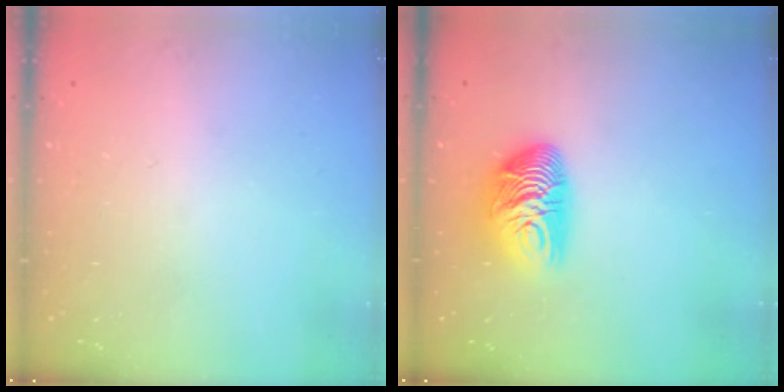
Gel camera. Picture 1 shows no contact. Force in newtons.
{"total": 12.1, "press": 12.0, "slide": 1.1}